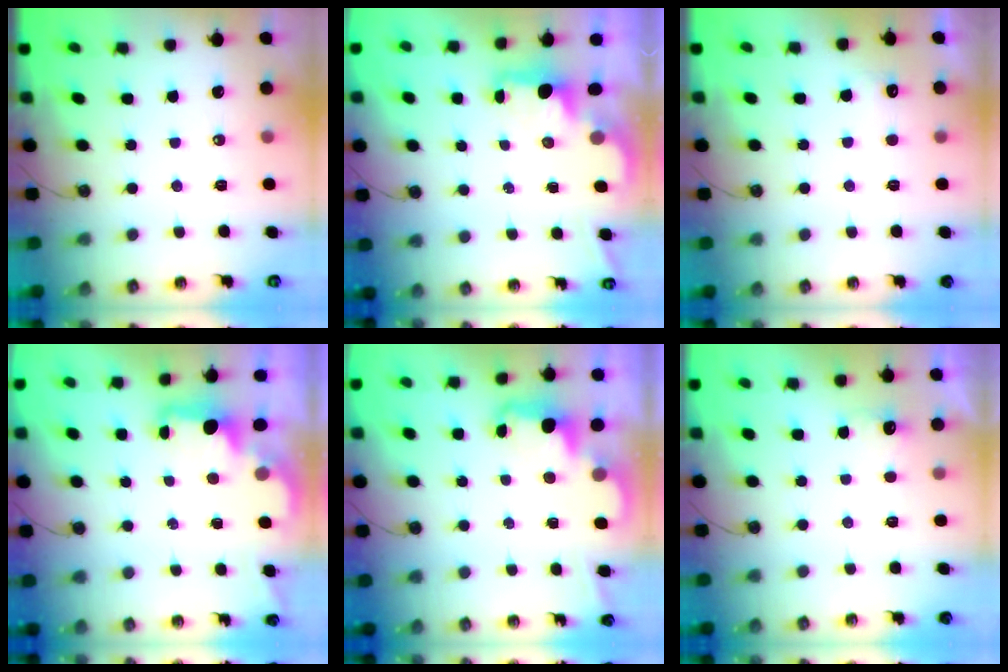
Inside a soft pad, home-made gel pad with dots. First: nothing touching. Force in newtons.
{"total": 1.7, "press": 1.6, "slide": 0.7}
{"total": 4.7, "press": 4.6, "slide": 1.0}
{"total": 2.1, "press": 2.0, "slide": 0.8}
{"total": 2.3, "press": 2.3, "slide": 0.5}
{"total": 2.2, "press": 2.0, "slide": 0.9}